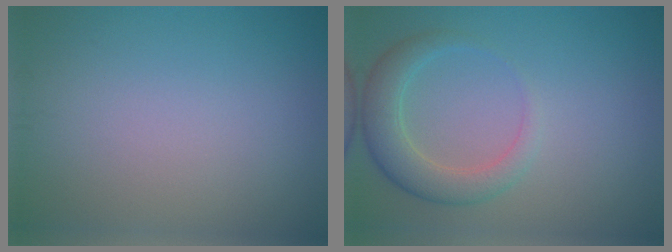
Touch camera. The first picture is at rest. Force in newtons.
{"total": 3.7, "press": 3.7, "slide": 0.3}